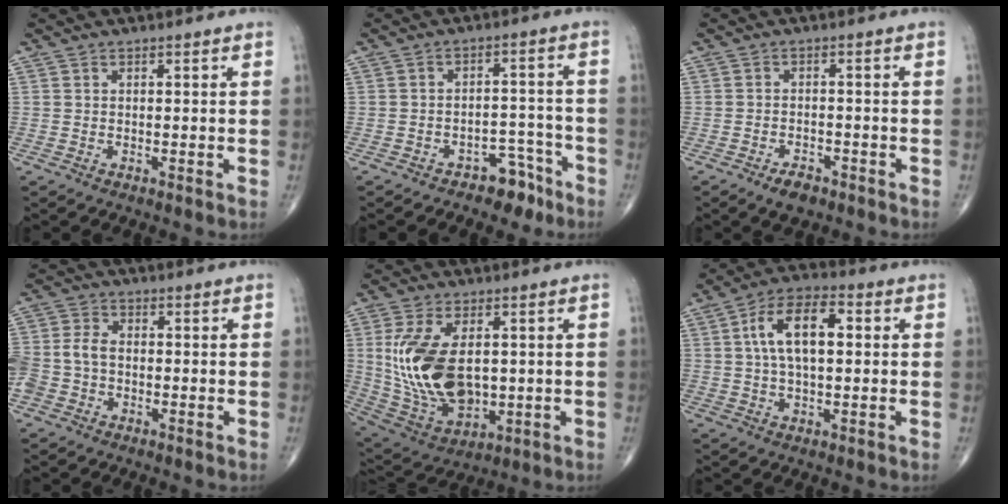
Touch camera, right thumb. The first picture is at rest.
{"total": 6.2, "force": [-4.4, 3.6, 2.5], "torque": [-0.008, 0.049, -0.063]}
{"total": 3.6, "force": [-2.5, 1.8, 1.9], "torque": [-0.029, 0.008, -0.037]}
{"total": 7.5, "force": [-1.5, 5.6, 4.8], "torque": [-0.104, 0.024, -0.033]}
{"total": 18.3, "force": [1.2, 10.6, 14.8], "torque": [-0.286, -0.017, 0.042]}
{"total": 11.6, "force": [2.0, 5.7, 9.9], "torque": [-0.177, 0.022, 0.029]}